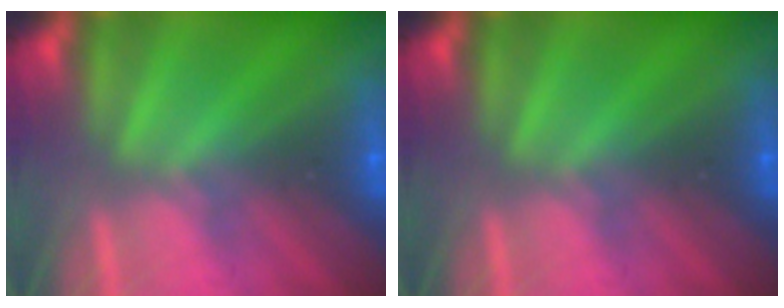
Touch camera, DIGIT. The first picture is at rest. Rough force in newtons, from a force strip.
{"total": 0.0}